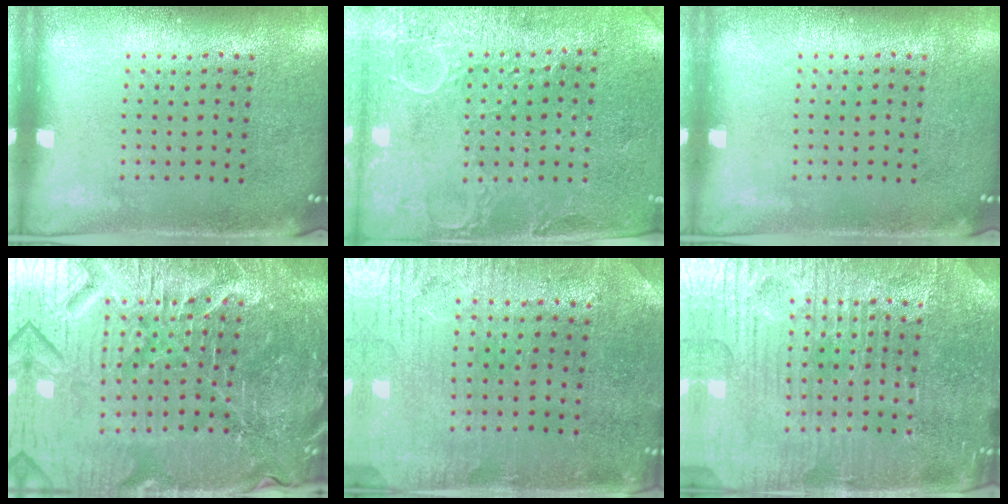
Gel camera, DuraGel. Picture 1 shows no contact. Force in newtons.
{"total": 2.8, "press": 2.7, "slide": 0.7}
{"total": 0.0}
{"total": 6.5, "press": 6.0, "slide": 2.6}
{"total": 0.9, "press": 0.7, "slide": 0.6}
{"total": 5.3, "press": 5.0, "slide": 1.5}